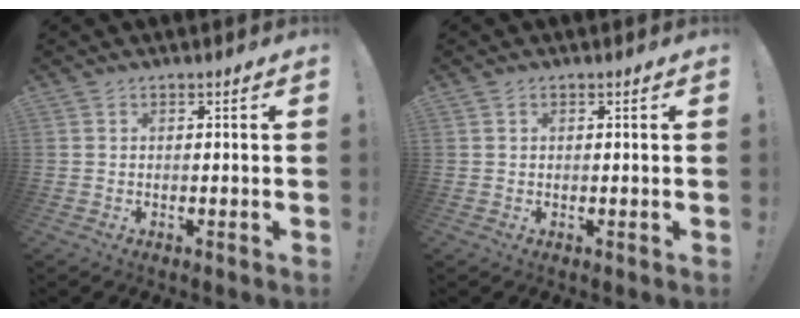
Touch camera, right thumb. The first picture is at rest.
{"total": 0.5, "force": [0.2, 0.4, 0.2], "torque": [-0.004, 0.002, 0.004]}